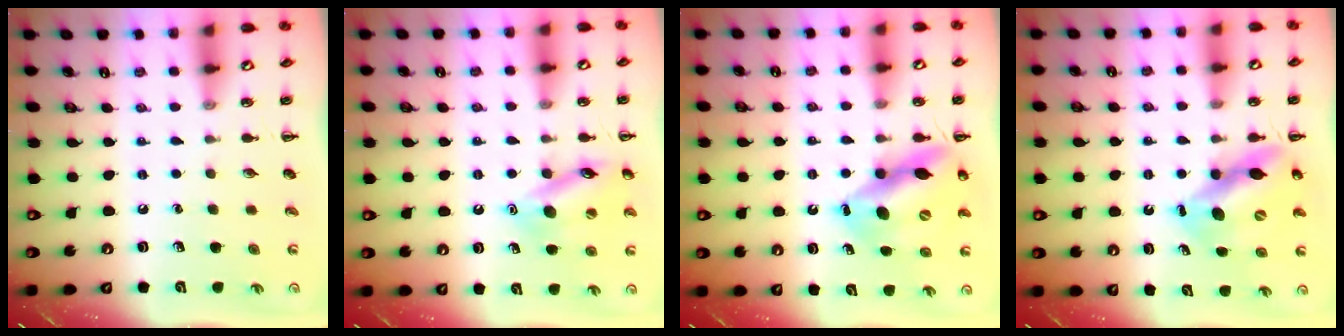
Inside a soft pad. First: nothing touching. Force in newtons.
{"total": 13.6, "press": 13.5, "slide": 2.0}
{"total": 13.9, "press": 13.5, "slide": 3.6}
{"total": 11.4, "press": 11.0, "slide": 3.0}